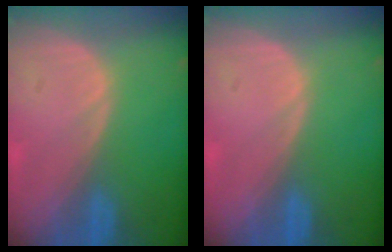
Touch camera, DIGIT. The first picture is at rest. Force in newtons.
{"total": 0.0}